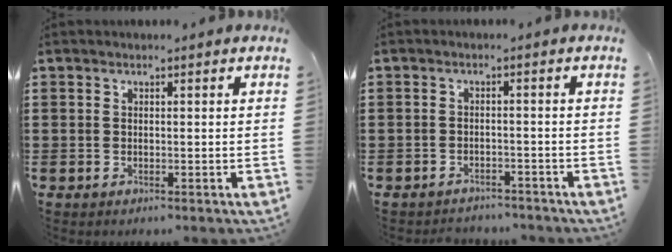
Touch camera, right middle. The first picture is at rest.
{"total": 2.1, "force": [-2.1, 0.3, -0.2], "torque": [-0.005, -0.002, -0.047]}